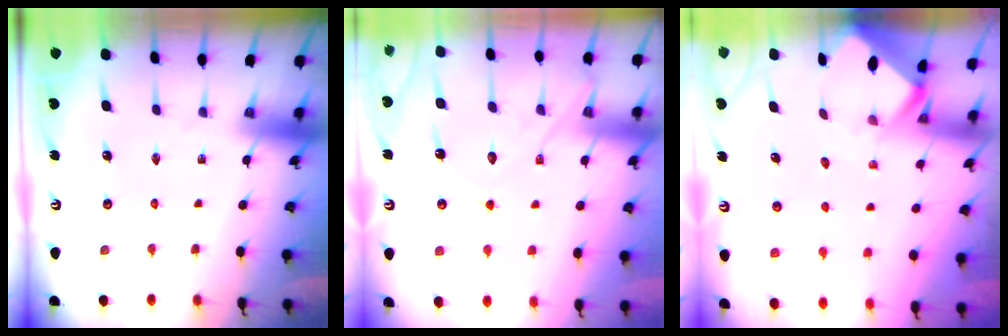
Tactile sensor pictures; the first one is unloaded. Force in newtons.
{"total": 13.6, "press": 13.5, "slide": 1.2}
{"total": 2.4, "press": 2.4, "slide": 0.1}